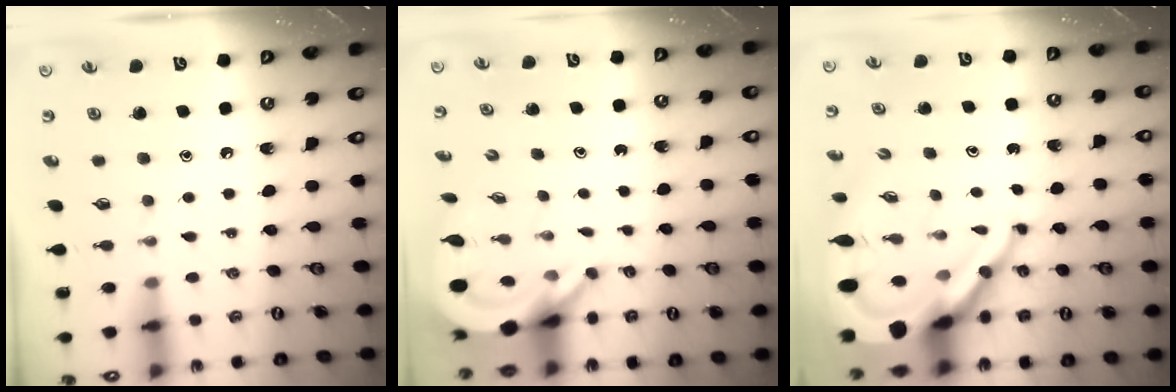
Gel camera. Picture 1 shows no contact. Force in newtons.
{"total": 7.0, "press": 6.9, "slide": 1.0}
{"total": 16.4, "press": 16.3, "slide": 1.4}